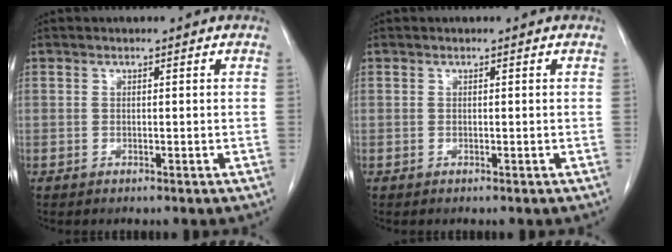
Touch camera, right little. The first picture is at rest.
{"total": 0.0}